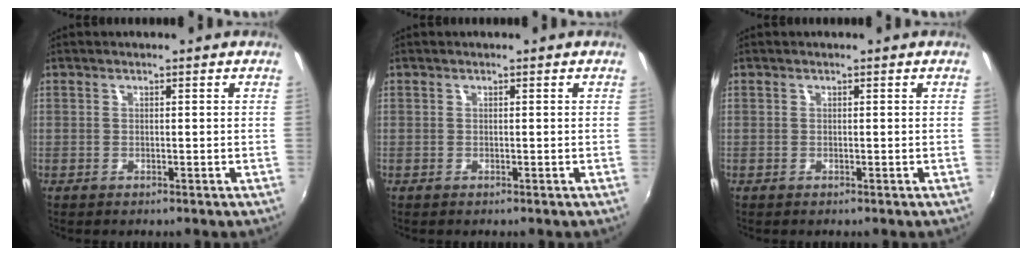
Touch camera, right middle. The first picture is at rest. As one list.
[{"total": 0.0}, {"total": 0.0}]